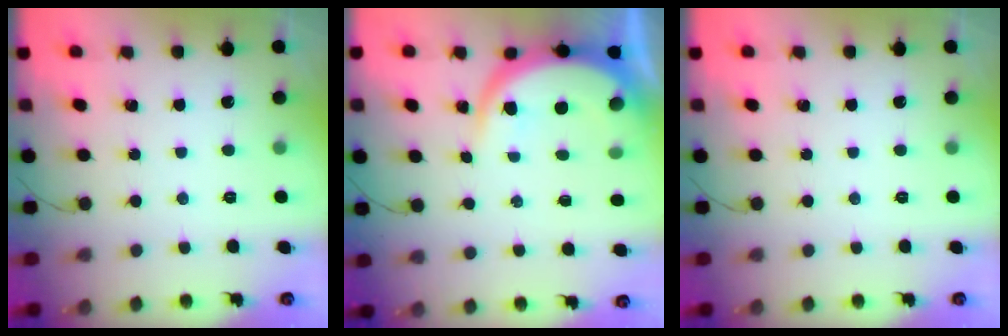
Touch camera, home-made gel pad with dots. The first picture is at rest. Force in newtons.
{"total": 9.2, "press": 9.1, "slide": 1.2}
{"total": 0.0}